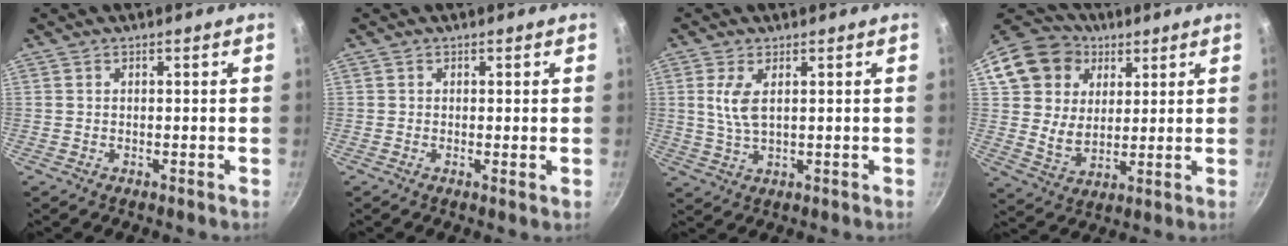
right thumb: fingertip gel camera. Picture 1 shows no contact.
{"total": 0.8, "force": [0.1, 0.2, 0.7], "torque": [-0.011, -0.011, -0.004]}
{"total": 5.3, "force": [1.4, 2.4, 4.5], "torque": [-0.094, -0.006, 0.030]}
{"total": 16.2, "force": [6.8, 13.0, 7.0], "torque": [-0.114, 0.002, 0.120]}